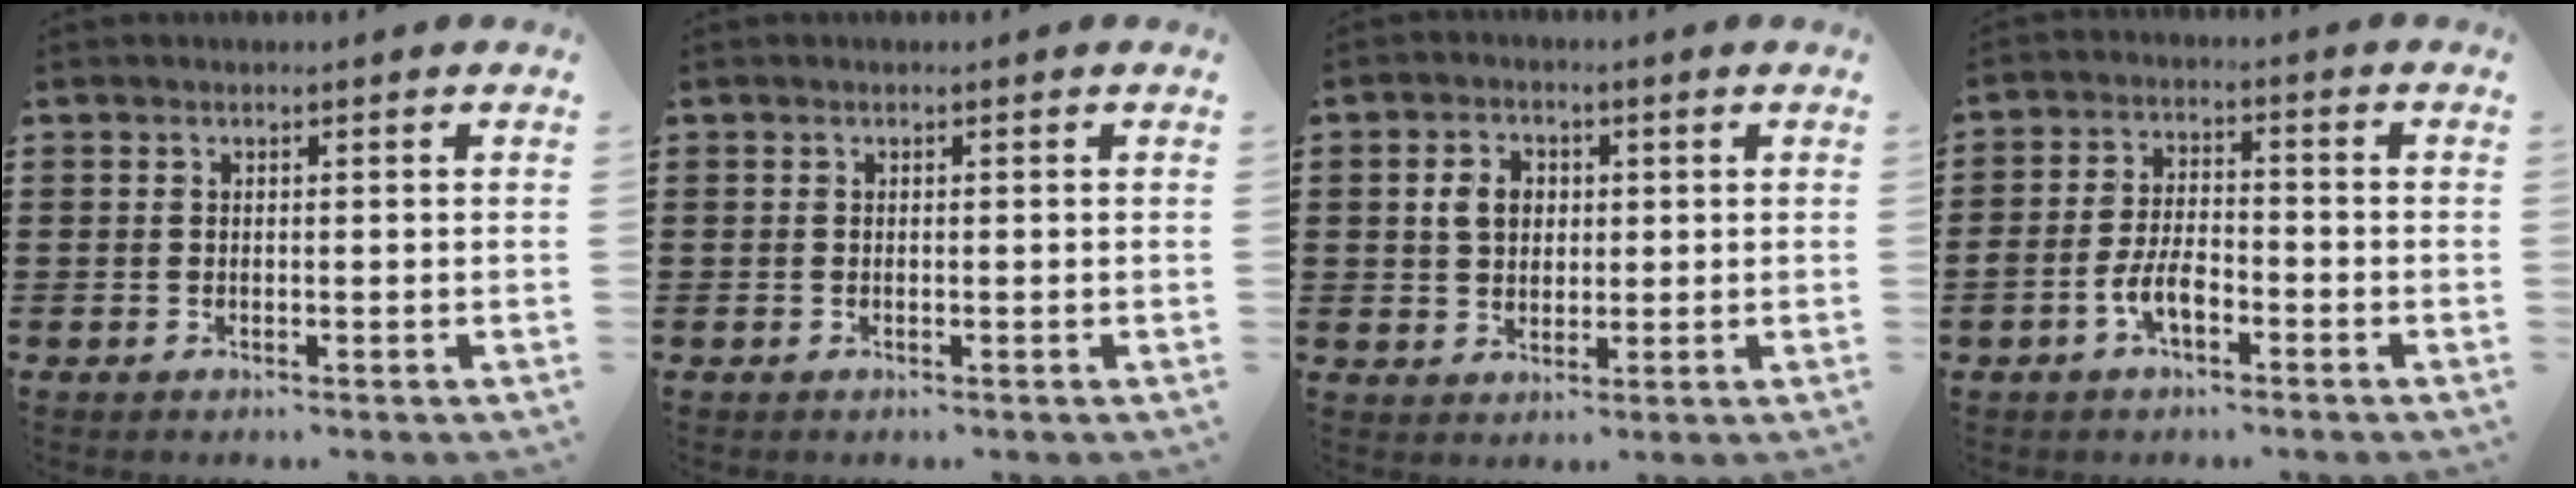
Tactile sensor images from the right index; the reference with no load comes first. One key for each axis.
{"total": 0.0}
{"total": 4.3, "fx": 0.7, "fy": 3.4, "fz": 2.5, "tx": -0.061, "ty": 0.014, "tz": 0.010}
{"total": 5.1, "fx": -2.5, "fy": 2.4, "fz": 3.8, "tx": -0.091, "ty": 0.000, "tz": -0.053}